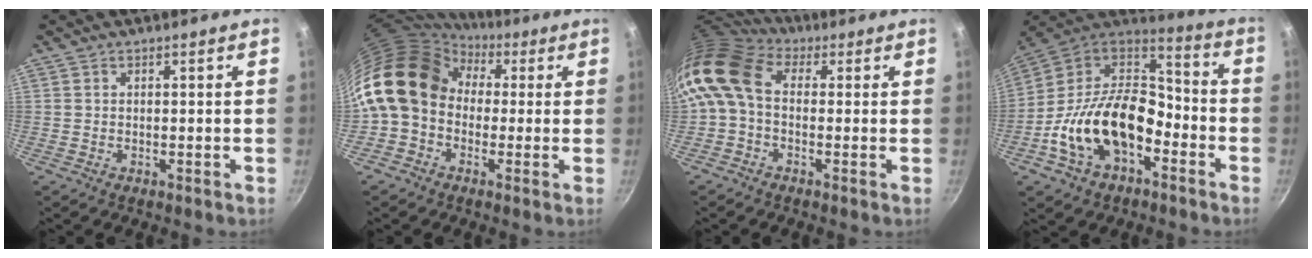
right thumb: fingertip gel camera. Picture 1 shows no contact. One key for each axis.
{"total": 14.8, "fx": 1.4, "fy": 11.8, "fz": 8.8, "tx": -0.136, "ty": 0.032, "tz": 0.002}
{"total": 10.0, "fx": 0.5, "fy": 7.0, "fz": 7.1, "tx": -0.136, "ty": 0.026, "tz": -0.011}
{"total": 22.3, "fx": -7.2, "fy": 13.9, "fz": 15.8, "tx": -0.255, "ty": 0.067, "tz": -0.141}